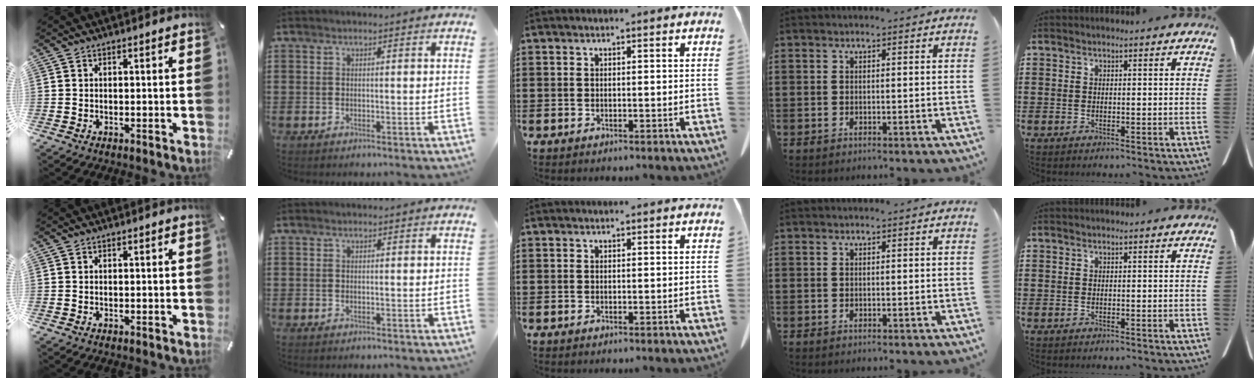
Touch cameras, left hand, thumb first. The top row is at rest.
{}